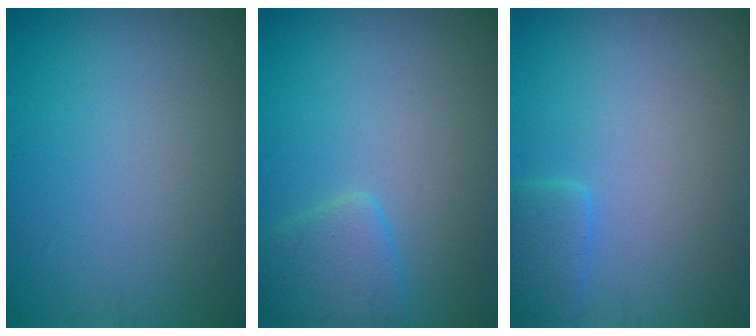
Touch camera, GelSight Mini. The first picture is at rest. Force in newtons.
{"total": 2.6, "press": 2.6, "slide": 0.2}
{"total": 2.3, "press": 2.3, "slide": 0.2}